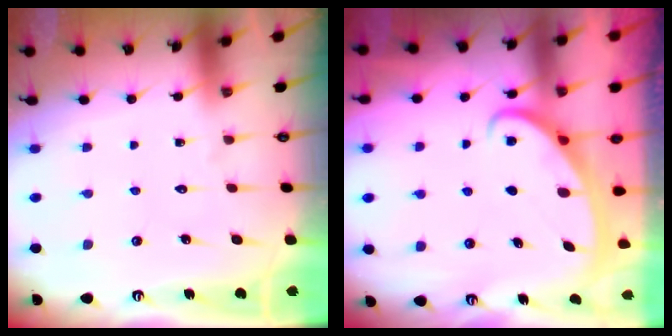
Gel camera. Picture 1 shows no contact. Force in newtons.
{"total": 2.6, "press": 2.5, "slide": 0.4}